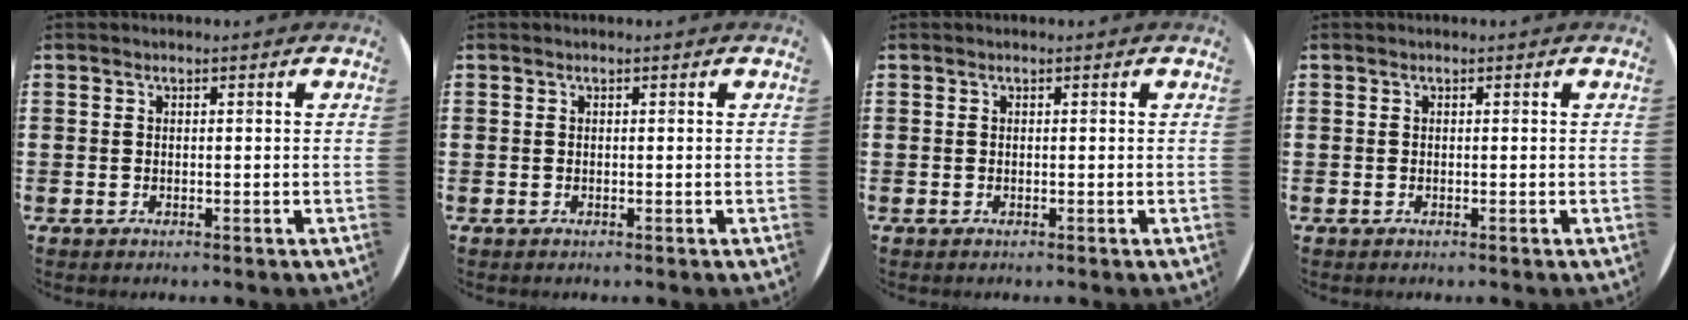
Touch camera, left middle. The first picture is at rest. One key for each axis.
{"total": 0.0}
{"total": 0.0}
{"total": 0.0}